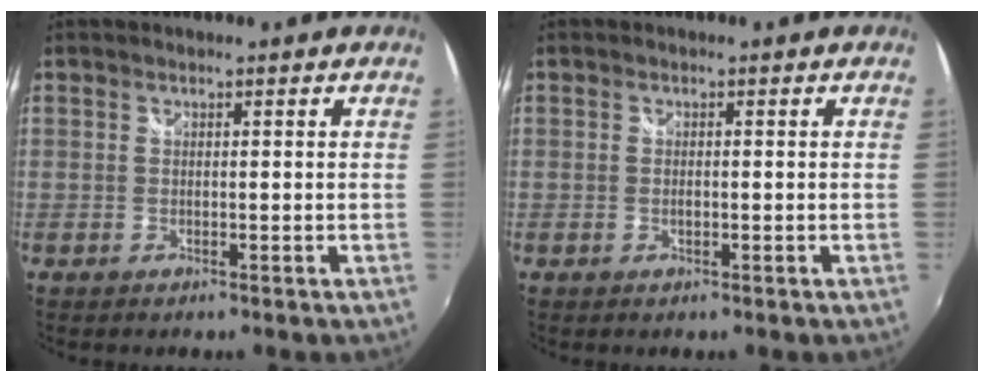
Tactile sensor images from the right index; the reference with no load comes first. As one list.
[{"total": 1.1, "force": [-0.3, 0.6, 0.9], "torque": [-0.016, -0.001, -0.007]}]